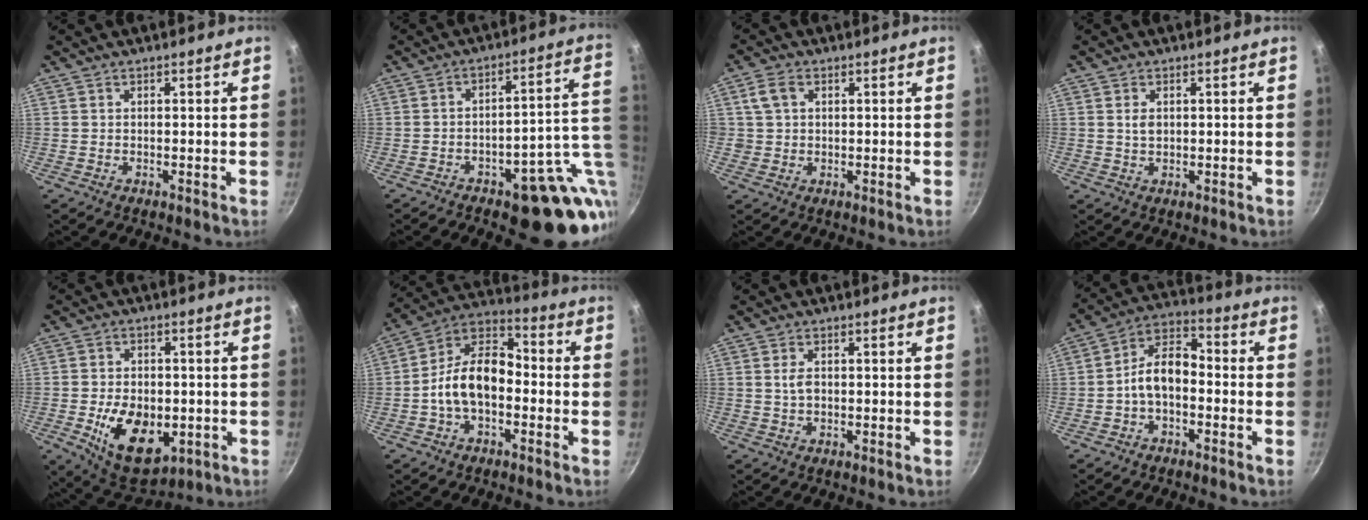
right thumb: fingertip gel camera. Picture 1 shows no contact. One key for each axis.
{"total": 18.0, "fx": -4.7, "fy": 8.1, "fz": 15.4, "tx": -0.129, "ty": 0.032, "tz": -0.052}
{"total": 4.1, "fx": 1.2, "fy": 3.2, "fz": 2.3, "tx": -0.030, "ty": 0.003, "tz": 0.021}
{"total": 2.2, "fx": 0.5, "fy": 1.5, "fz": 1.5, "tx": -0.023, "ty": -0.002, "tz": 0.009}
{"total": 14.6, "fx": -3.6, "fy": 9.3, "fz": 10.7, "tx": -0.146, "ty": -0.004, "tz": -0.043}
{"total": 13.2, "fx": -2.7, "fy": 8.2, "fz": 10.0, "tx": -0.151, "ty": 0.054, "tz": -0.067}
{"total": 2.4, "fx": 0.1, "fy": 1.5, "fz": 1.8, "tx": -0.028, "ty": 0.004, "tz": 0.002}
{"total": 9.1, "fx": -2.3, "fy": 5.5, "fz": 6.9, "tx": -0.105, "ty": 0.049, "tz": -0.052}